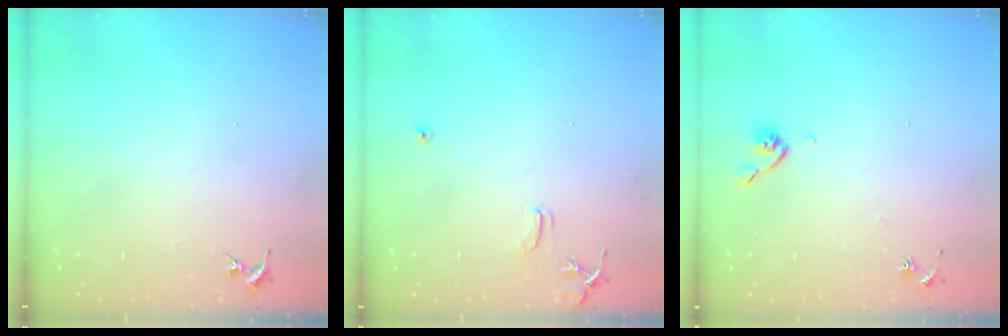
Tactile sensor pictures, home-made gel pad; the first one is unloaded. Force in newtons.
{"total": 7.9, "press": 7.9, "slide": 0.7}
{"total": 5.9, "press": 5.8, "slide": 0.8}